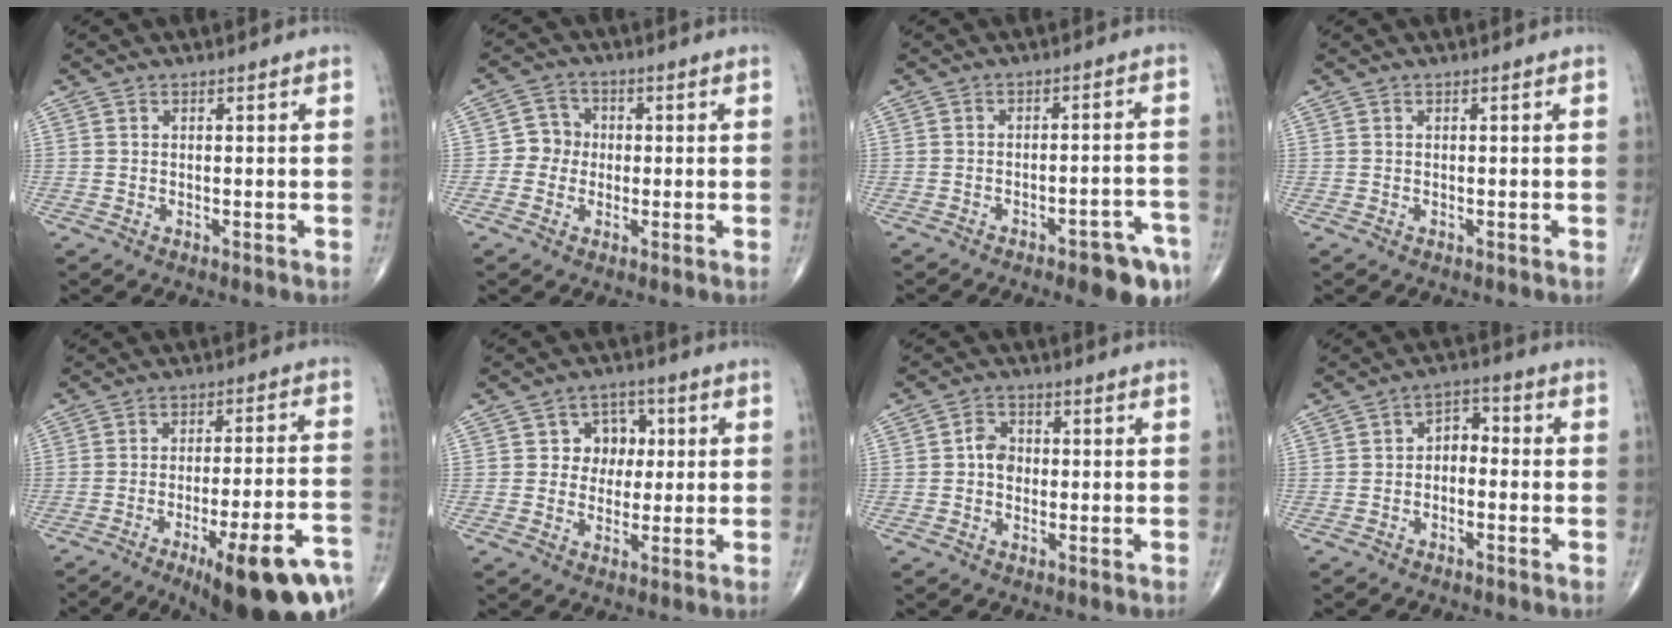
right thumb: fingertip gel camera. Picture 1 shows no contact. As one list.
[{"total": 4.5, "force": [-0.4, 4.3, 1.3], "torque": [0.006, 0.011, -0.019]}, {"total": 10.5, "force": [-6.8, 3.4, 7.2], "torque": [-0.077, 0.043, -0.086]}, {"total": 0.0}, {"total": 22.3, "force": [-12.0, 4.9, 18.2], "torque": [-0.191, 0.050, -0.166]}, {"total": 6.7, "force": [1.0, 5.7, 3.3], "torque": [-0.003, 0.007, 0.009]}, {"total": 3.8, "force": [-0.2, 3.0, 2.2], "torque": [-0.025, 0.012, -0.011]}, {"total": 4.5, "force": [-1.0, 3.1, 3.1], "torque": [-0.034, 0.030, -0.029]}]